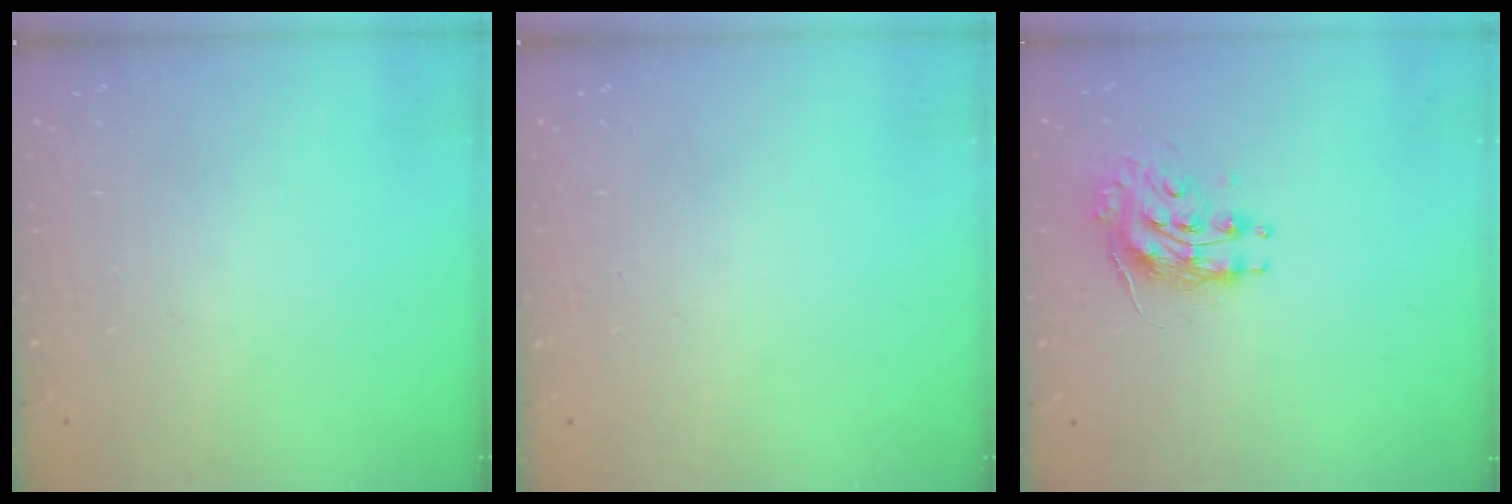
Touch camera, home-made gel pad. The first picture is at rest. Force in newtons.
{"total": 0.0}
{"total": 9.3, "press": 9.3, "slide": 0.5}